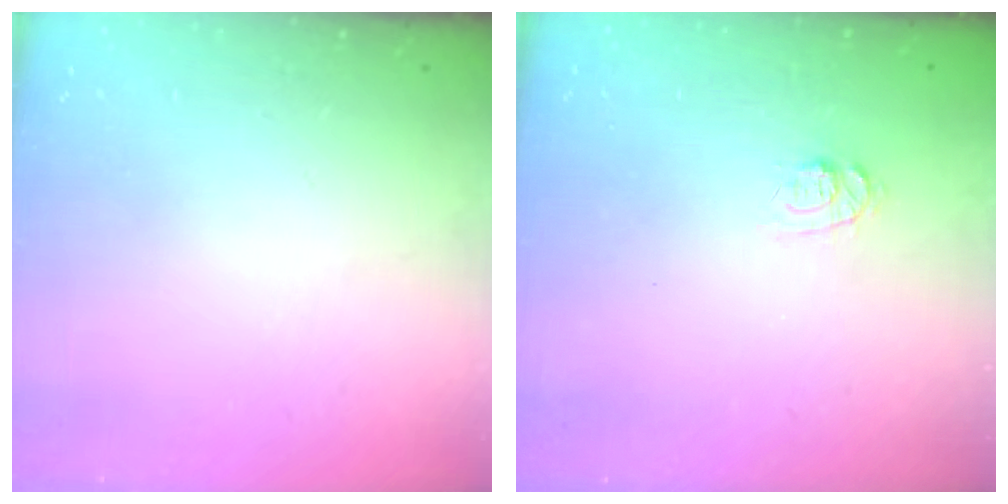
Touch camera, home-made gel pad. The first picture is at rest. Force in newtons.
{"total": 7.2, "press": 7.1, "slide": 1.3}